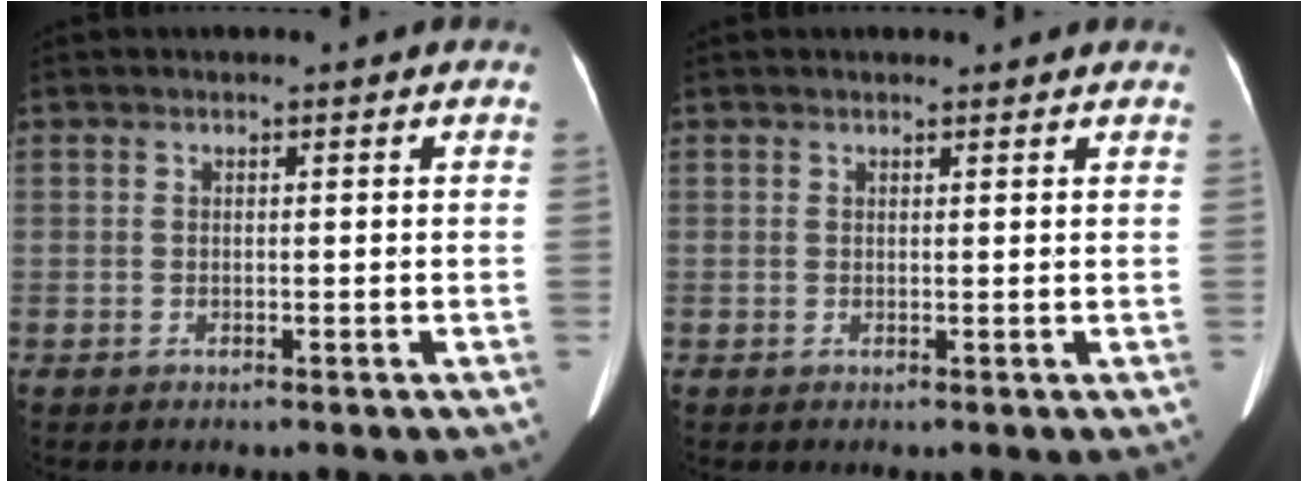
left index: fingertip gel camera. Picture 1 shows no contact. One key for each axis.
{"total": 2.8, "fx": 2.6, "fy": 0.6, "fz": 0.8, "tx": -0.012, "ty": 0.014, "tz": 0.028}